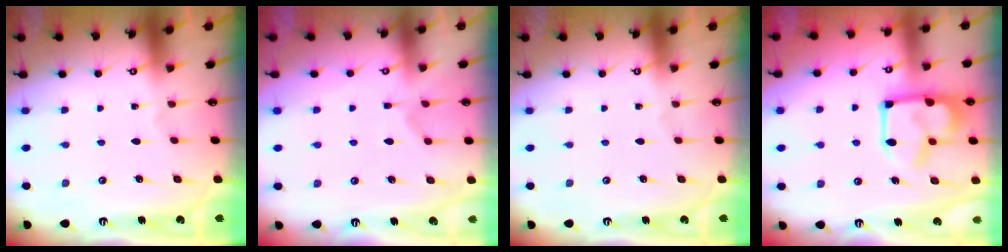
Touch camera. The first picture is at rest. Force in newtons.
{"total": 2.3, "press": 1.9, "slide": 1.3}
{"total": 0.0}
{"total": 11.4, "press": 11.4, "slide": 1.3}